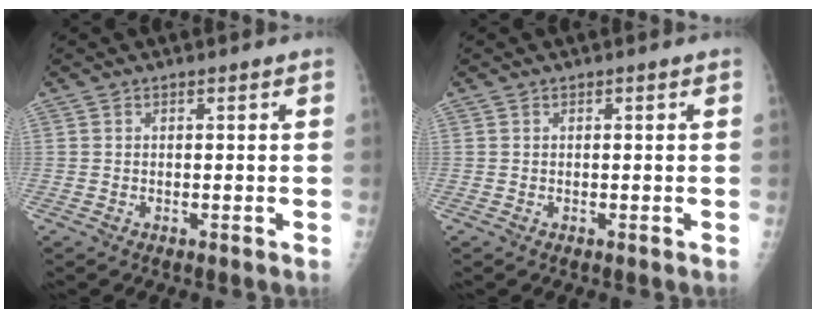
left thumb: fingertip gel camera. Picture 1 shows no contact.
{"total": 0.0}